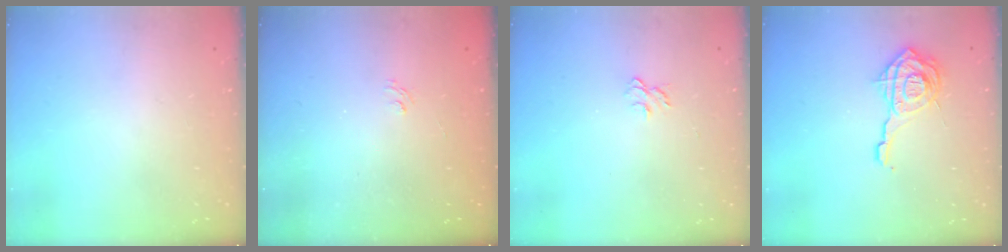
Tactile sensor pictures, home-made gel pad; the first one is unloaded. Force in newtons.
{"total": 1.4, "press": 0.7, "slide": 1.1}
{"total": 6.5, "press": 6.5, "slide": 0.2}
{"total": 13.0, "press": 12.9, "slide": 1.4}